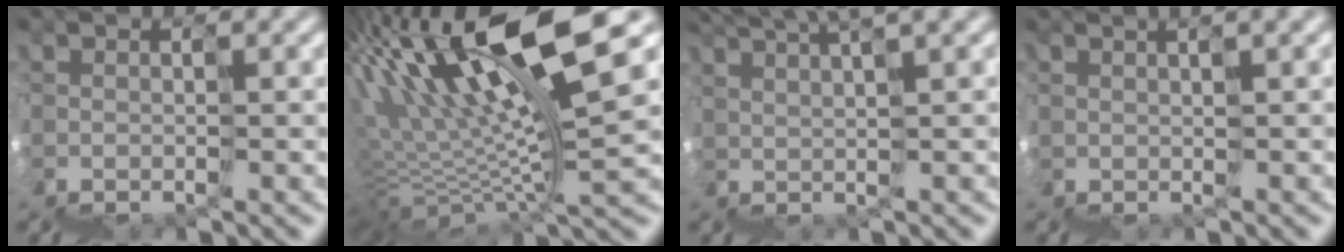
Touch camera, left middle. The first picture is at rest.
{"total": 10.9, "force": [5.7, 1.8, 9.1], "torque": [-0.177, 0.038, 0.102]}
{"total": 6.8, "force": [6.2, 0.0, 2.8], "torque": [-0.019, 0.052, 0.097]}
{"total": 3.2, "force": [2.6, 0.5, 1.7], "torque": [0.000, 0.031, 0.050]}